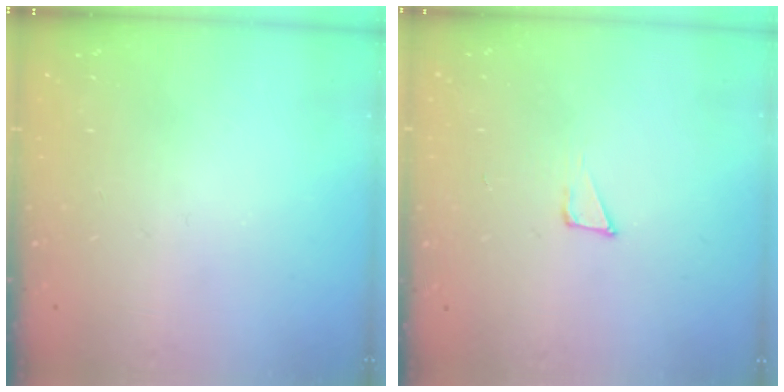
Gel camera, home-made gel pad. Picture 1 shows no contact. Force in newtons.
{"total": 4.6, "press": 4.5, "slide": 0.8}